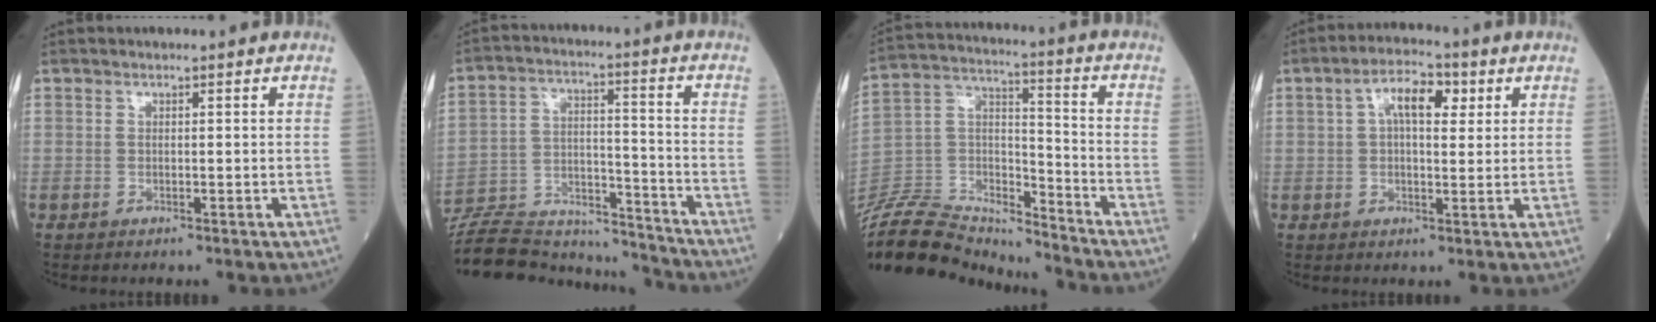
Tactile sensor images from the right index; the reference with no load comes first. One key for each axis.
{"total": 18.7, "fx": -18.0, "fy": 3.3, "fz": 4.0, "tx": -0.090, "ty": 0.018, "tz": -0.285}
{"total": 20.5, "fx": -19.9, "fy": 3.4, "fz": 3.8, "tx": -0.088, "ty": 0.034, "tz": -0.340}
{"total": 6.8, "fx": 2.2, "fy": 2.7, "fz": 5.8, "tx": -0.100, "ty": 0.021, "tz": 0.033}